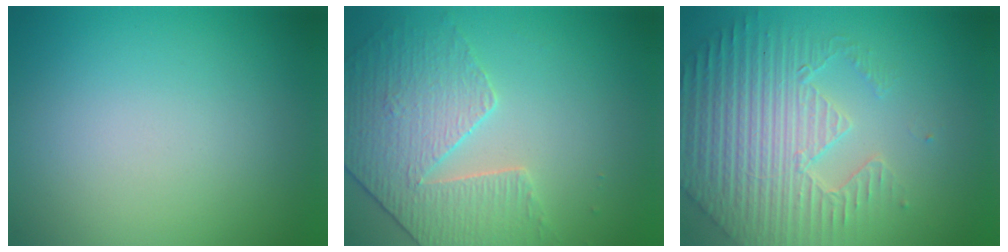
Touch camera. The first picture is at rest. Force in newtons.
{"total": 4.0, "press": 3.7, "slide": 1.5}
{"total": 5.9, "press": 5.0, "slide": 3.2}